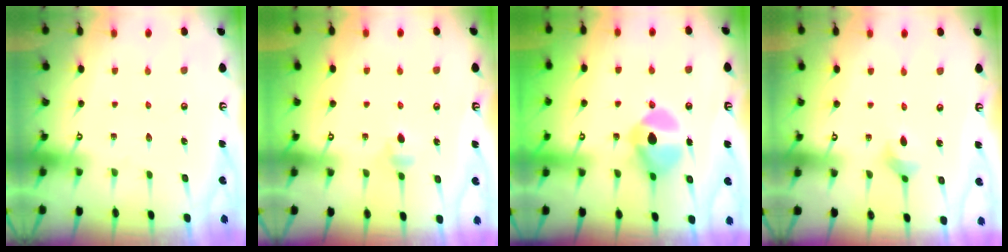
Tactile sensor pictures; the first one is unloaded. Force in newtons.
{"total": 4.5, "press": 4.4, "slide": 0.9}
{"total": 12.7, "press": 12.7, "slide": 0.5}
{"total": 2.9, "press": 2.9, "slide": 0.4}